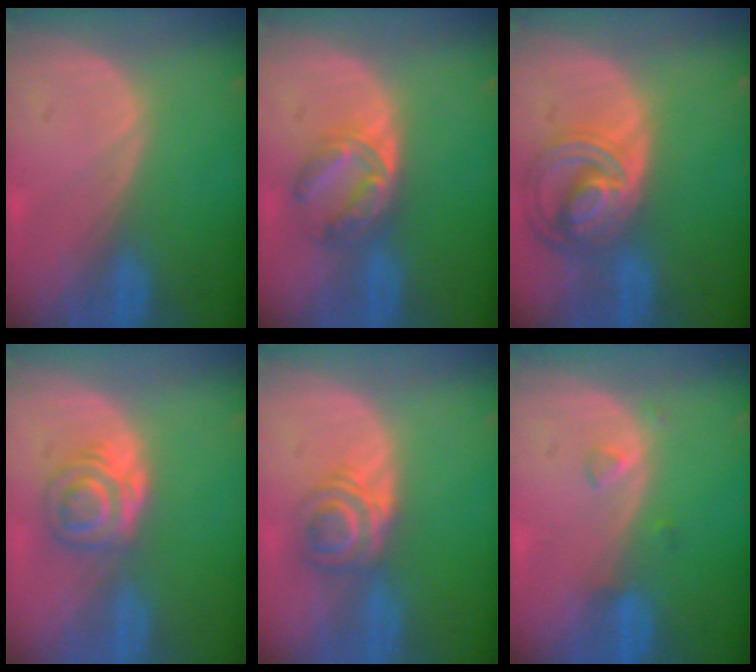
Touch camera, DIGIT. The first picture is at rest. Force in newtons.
{"total": 5.8, "press": 5.5, "slide": 1.8}
{"total": 8.7, "press": 7.6, "slide": 4.3}
{"total": 5.5, "press": 4.9, "slide": 2.6}
{"total": 5.8, "press": 4.9, "slide": 3.2}
{"total": 1.5, "press": 1.5, "slide": 0.1}